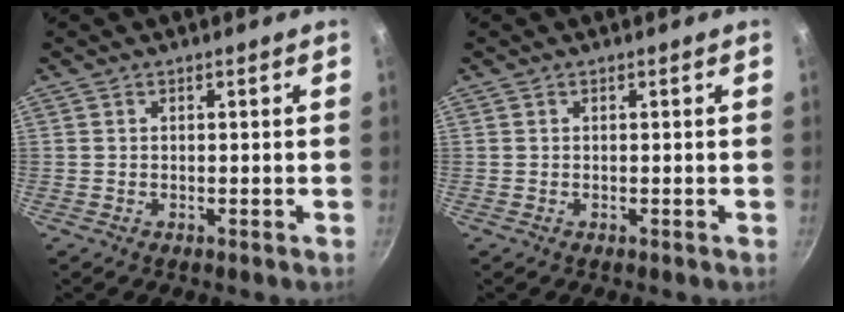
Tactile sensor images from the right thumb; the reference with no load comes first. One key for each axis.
{"total": 0.0}